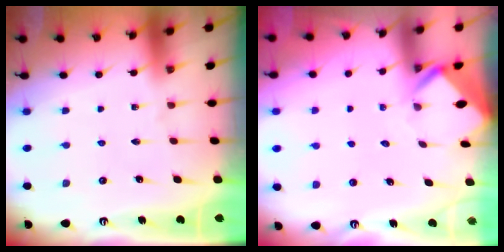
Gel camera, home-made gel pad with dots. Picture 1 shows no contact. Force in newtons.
{"total": 2.9, "press": 2.9, "slide": 0.3}